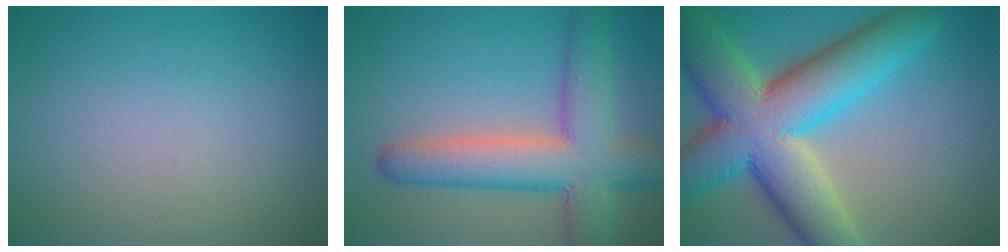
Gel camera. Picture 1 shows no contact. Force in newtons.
{"total": 8.7, "press": 8.7, "slide": 0.3}
{"total": 14.0, "press": 14.0, "slide": 0.9}